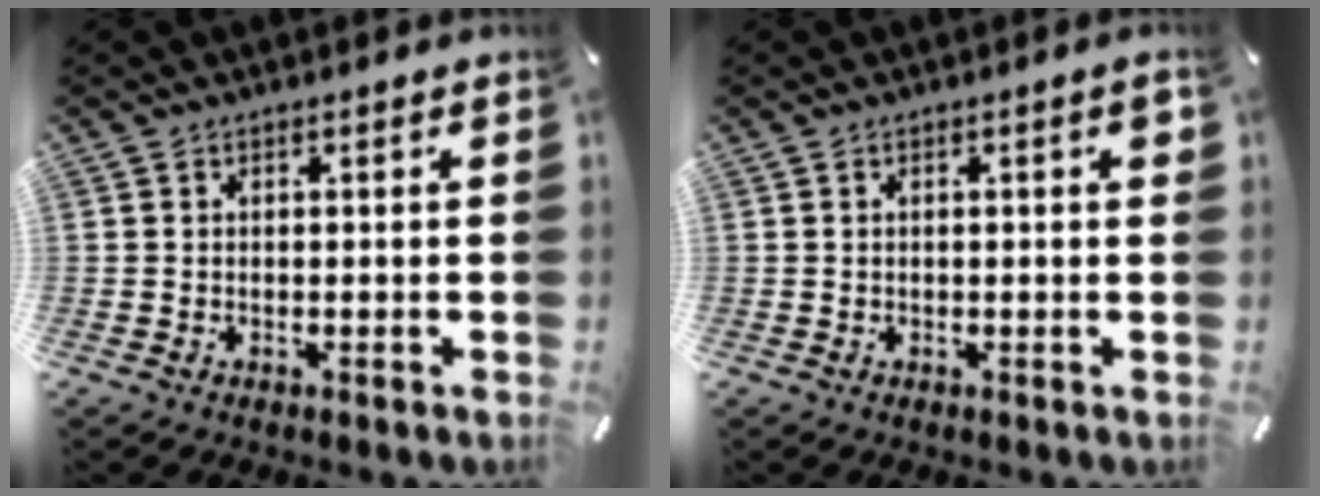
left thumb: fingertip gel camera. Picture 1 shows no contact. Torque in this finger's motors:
{"motor_torque": [0.08, -0.26, 0.20, 0.18, 0.00]}